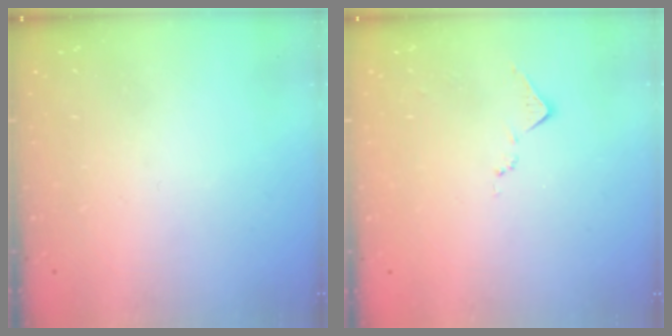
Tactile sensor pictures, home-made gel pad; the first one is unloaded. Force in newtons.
{"total": 7.3, "press": 7.2, "slide": 0.8}